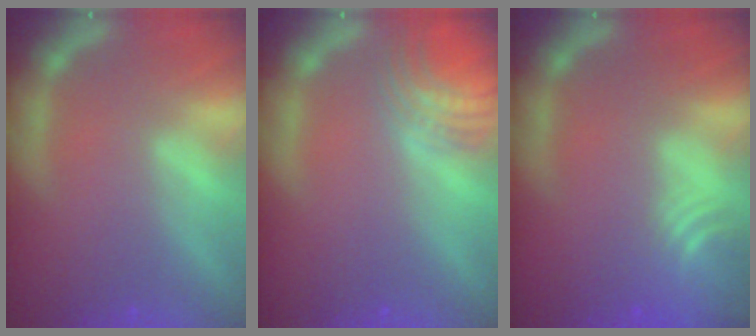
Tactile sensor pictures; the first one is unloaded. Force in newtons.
{"total": 5.0}
{"total": 5.1}